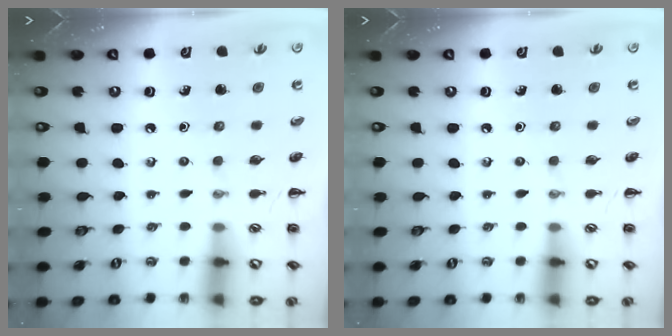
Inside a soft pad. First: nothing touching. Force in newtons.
{"total": 0.0}